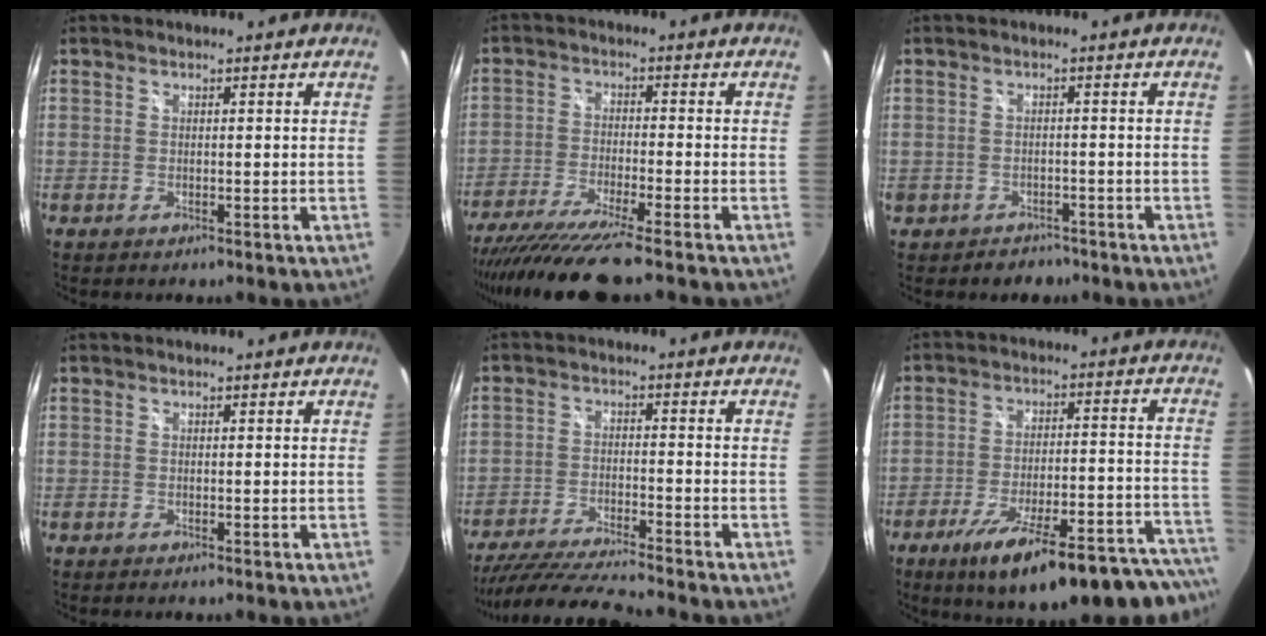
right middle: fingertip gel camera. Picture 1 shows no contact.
{"total": 14.0, "force": [-11.7, 0.1, 7.8], "torque": [-0.161, -0.044, -0.203]}
{"total": 4.5, "force": [-3.0, 3.2, 0.8], "torque": [-0.028, 0.001, -0.039]}
{"total": 0.0}
{"total": 13.6, "force": [-12.1, 0.1, 6.0], "torque": [-0.133, -0.022, -0.212]}
{"total": 26.4, "force": [-21.2, 5.4, 14.8], "torque": [-0.196, -0.029, -0.288]}